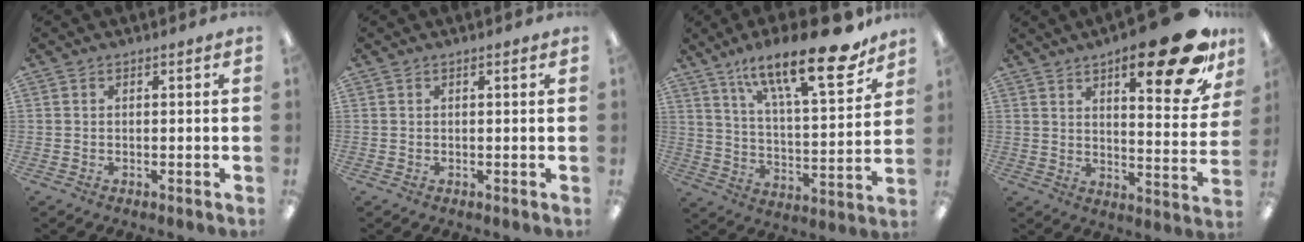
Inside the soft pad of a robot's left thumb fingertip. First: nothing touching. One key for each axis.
{"total": 0.5, "fx": 0.3, "fy": 0.0, "fz": 0.4, "tx": -0.009, "ty": 0.003, "tz": 0.005}
{"total": 22.7, "fx": 15.6, "fy": 6.4, "fz": 15.1, "tx": -0.232, "ty": -0.096, "tz": 0.251}
{"total": 20.7, "fx": 12.8, "fy": 5.9, "fz": 15.2, "tx": -0.199, "ty": -0.084, "tz": 0.197}